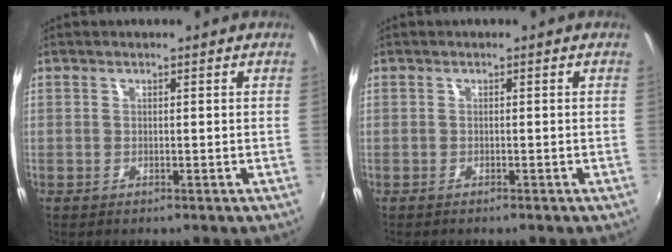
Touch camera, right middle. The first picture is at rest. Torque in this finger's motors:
{"motor_torque": [0.01, -0.07, -0.02, -0.01]}